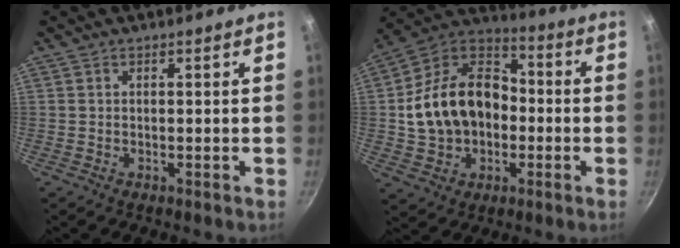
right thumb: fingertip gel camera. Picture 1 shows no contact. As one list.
[{"total": 19.2, "force": [-1.4, 14.3, 12.7], "torque": [-0.200, 0.048, -0.031]}]